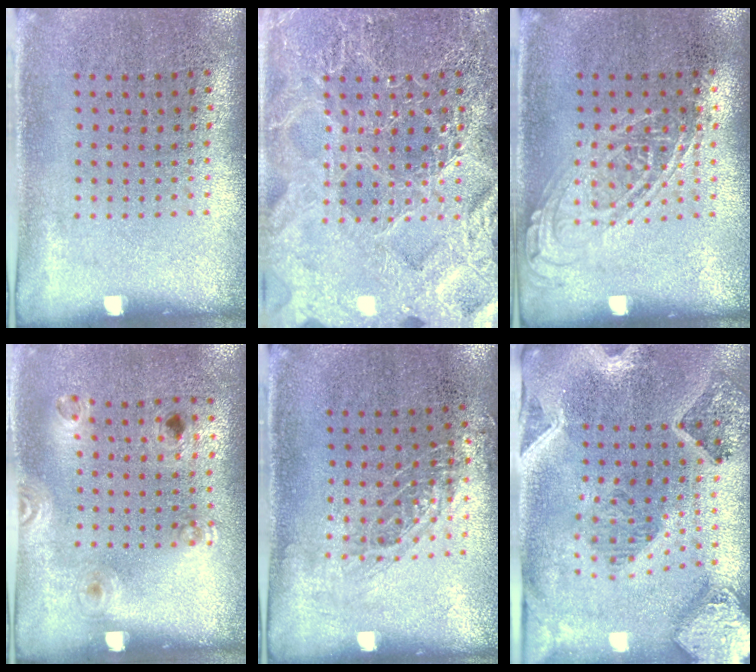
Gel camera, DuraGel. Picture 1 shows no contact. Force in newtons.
{"total": 6.4, "press": 6.3, "slide": 0.9}
{"total": 1.1, "press": 1.1, "slide": 0.1}
{"total": 1.3, "press": 0.9, "slide": 1.0}
{"total": 0.9, "press": 0.8, "slide": 0.2}
{"total": 2.9, "press": 2.6, "slide": 1.3}